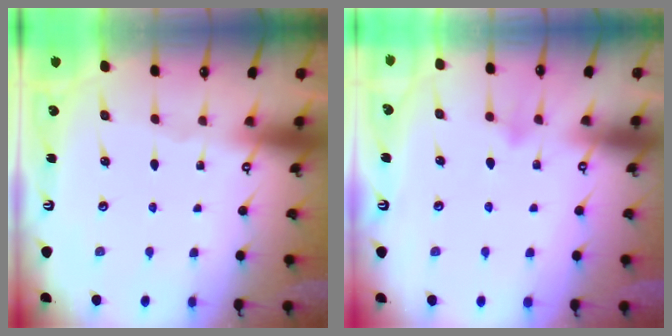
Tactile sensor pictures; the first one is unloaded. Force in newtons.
{"total": 5.7, "press": 5.5, "slide": 1.4}